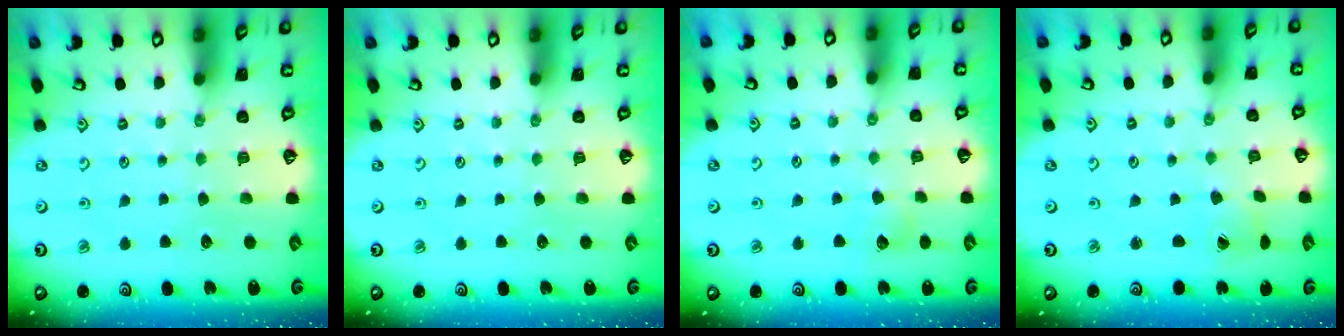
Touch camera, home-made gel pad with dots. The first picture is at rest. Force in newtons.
{"total": 0.0}
{"total": 4.3, "press": 4.3, "slide": 0.5}
{"total": 2.2, "press": 2.2, "slide": 0.2}